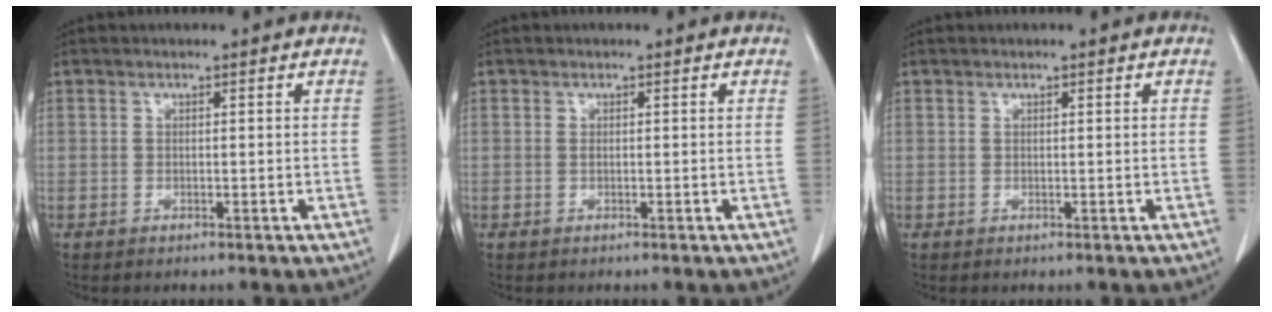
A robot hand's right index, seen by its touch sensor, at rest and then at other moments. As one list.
[{"total": 0.8, "force": [0.1, 0.6, 0.6], "torque": [-0.016, 0.003, 0.002]}, {"total": 0.7, "force": [0.3, 0.3, 0.5], "torque": [-0.012, 0.002, 0.007]}]